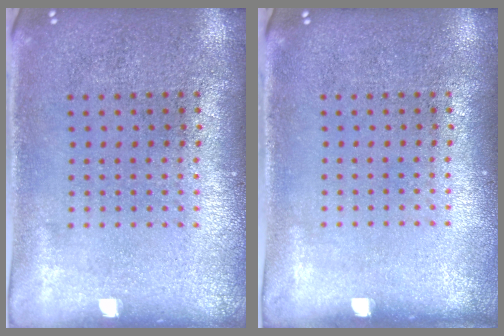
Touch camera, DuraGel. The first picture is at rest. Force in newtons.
{"total": 0.0}